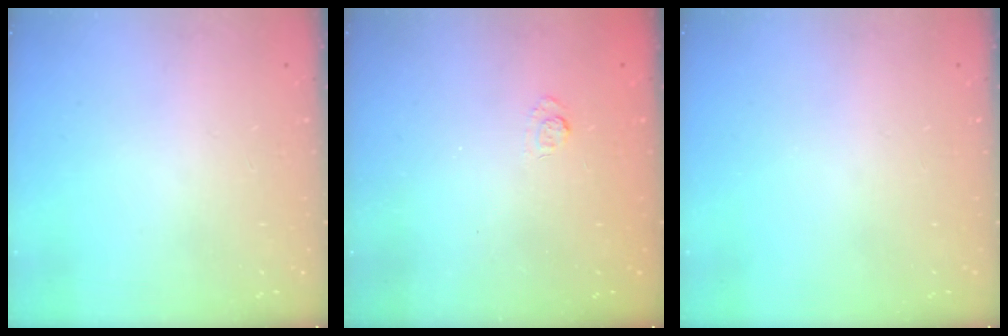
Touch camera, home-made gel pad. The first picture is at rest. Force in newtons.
{"total": 2.6, "press": 2.2, "slide": 1.4}
{"total": 0.0}